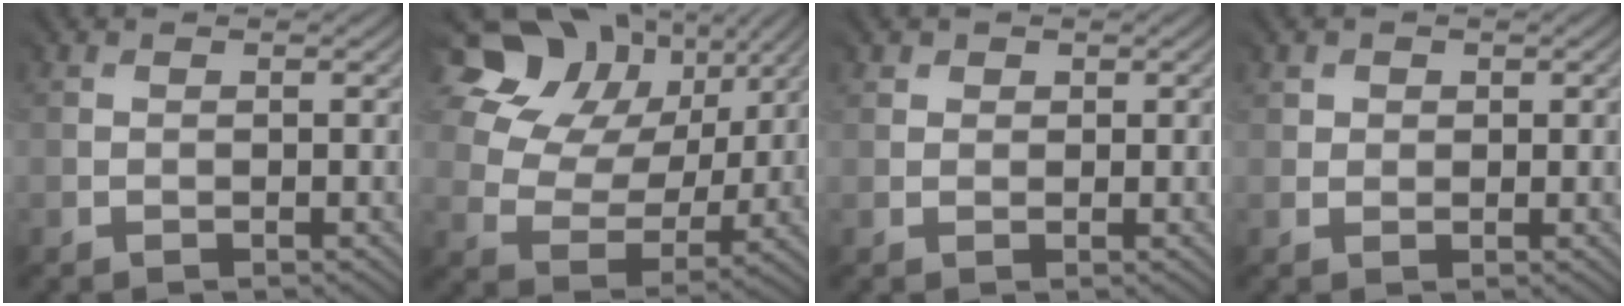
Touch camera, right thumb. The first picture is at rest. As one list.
[{"total": 16.7, "force": [9.3, 11.6, 7.7], "torque": [-0.206, 0.060, 0.177]}, {"total": 1.4, "force": [1.0, 0.7, -0.6], "torque": [0.004, 0.001, 0.014]}, {"total": 1.5, "force": [1.1, 0.9, -0.4], "torque": [0.000, 0.001, 0.014]}]